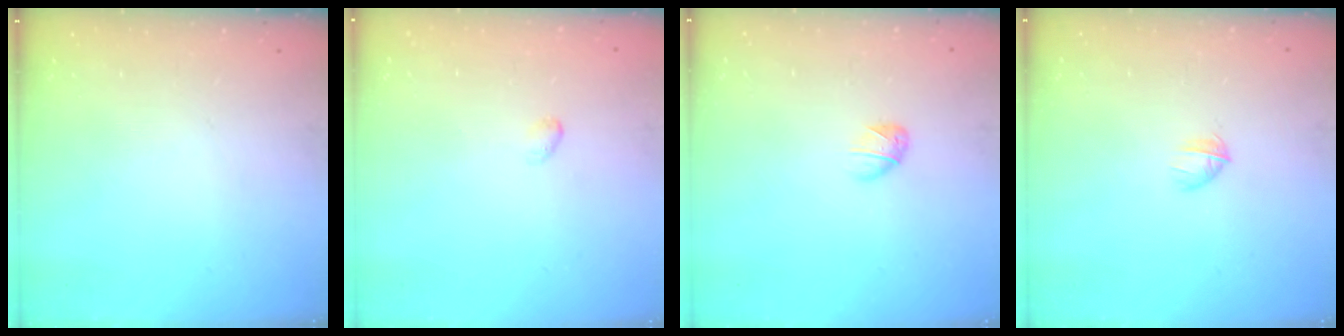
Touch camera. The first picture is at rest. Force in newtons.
{"total": 2.6, "press": 2.5, "slide": 0.5}
{"total": 3.2, "press": 3.1, "slide": 0.9}
{"total": 2.8, "press": 2.6, "slide": 0.9}